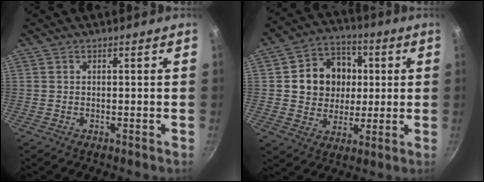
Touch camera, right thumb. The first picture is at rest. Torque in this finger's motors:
{"motor_torque": [-0.70, 1.09, 0.01, -0.27, 0.19]}